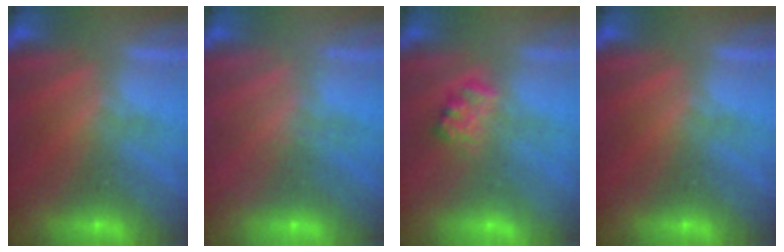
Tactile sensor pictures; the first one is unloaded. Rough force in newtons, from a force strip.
{"total": 1.9}
{"total": 2.4}
{"total": 0.0}